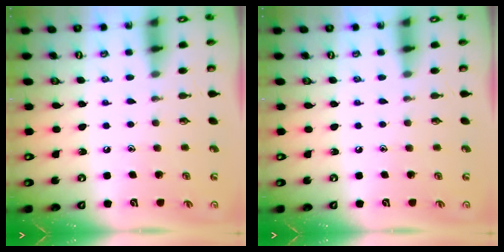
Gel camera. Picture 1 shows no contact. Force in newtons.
{"total": 0.0}